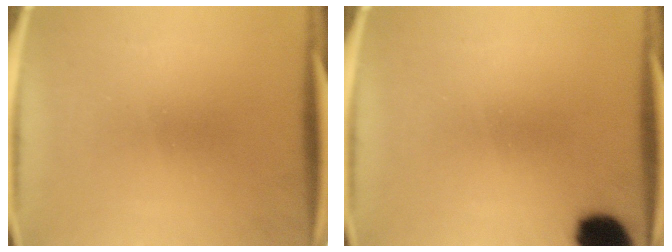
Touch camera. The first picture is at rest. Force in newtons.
{"total": 9.6}